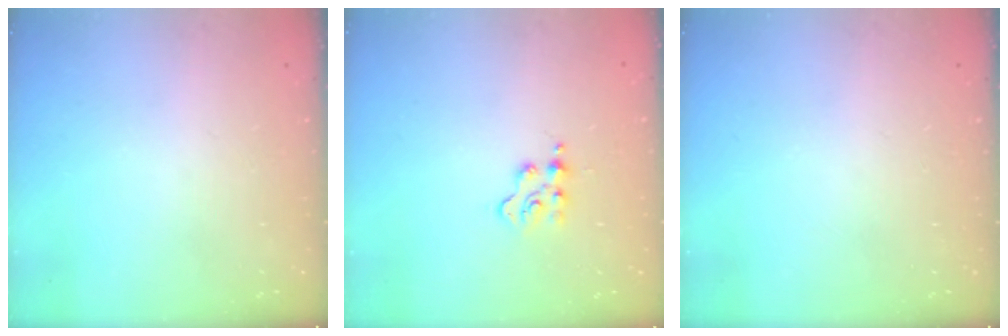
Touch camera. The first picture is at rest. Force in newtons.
{"total": 3.2, "press": 3.2, "slide": 0.4}
{"total": 0.0}